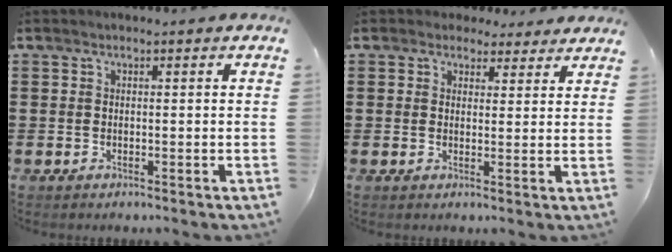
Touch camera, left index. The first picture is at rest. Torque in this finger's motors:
{"motor_torque": [2.14, 0.00, 0.30, 0.03]}